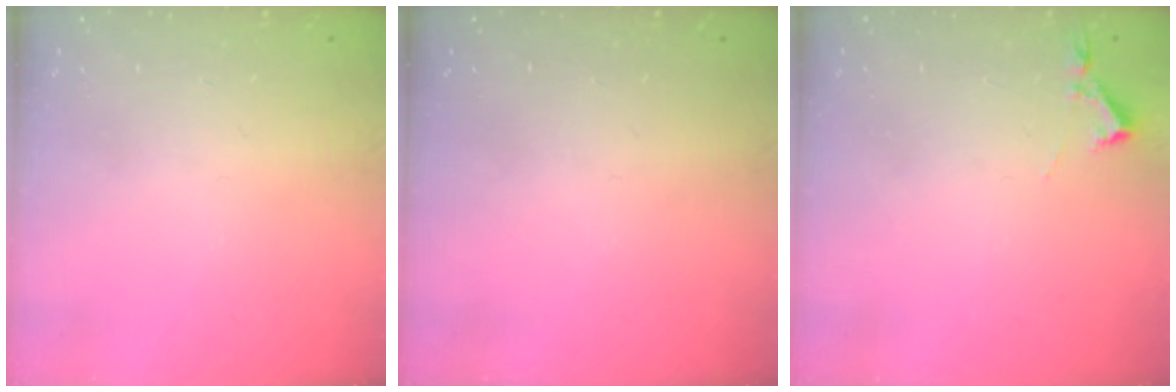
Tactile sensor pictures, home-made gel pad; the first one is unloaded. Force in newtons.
{"total": 0.0}
{"total": 2.9, "press": 2.9, "slide": 0.5}